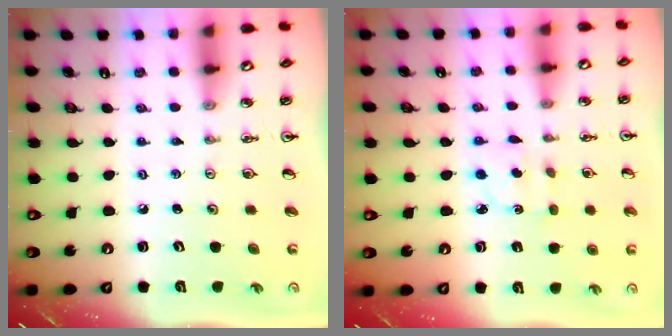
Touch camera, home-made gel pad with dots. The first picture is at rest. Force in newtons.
{"total": 2.6, "press": 2.5, "slide": 0.7}